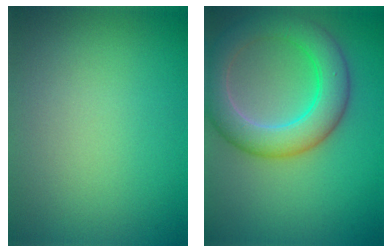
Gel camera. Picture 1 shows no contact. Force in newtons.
{"total": 6.8, "press": 6.7, "slide": 0.3}